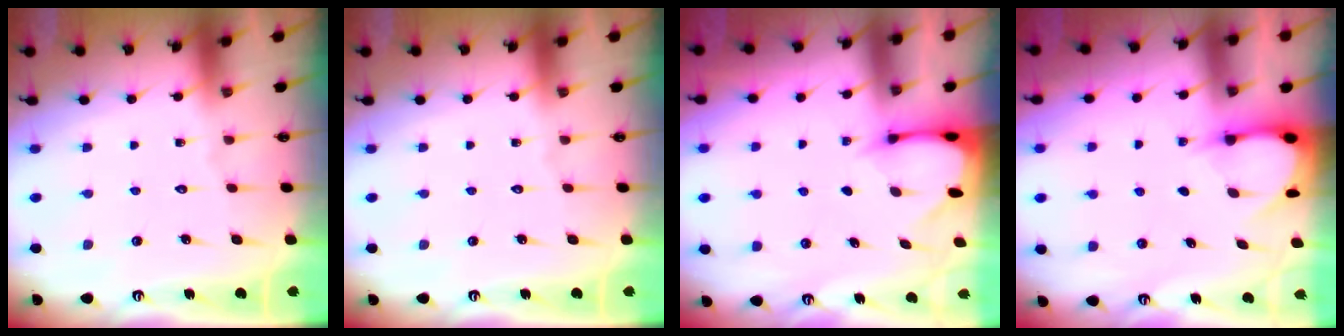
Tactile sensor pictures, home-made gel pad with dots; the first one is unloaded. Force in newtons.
{"total": 0.0}
{"total": 2.5, "press": 2.5, "slide": 0.3}
{"total": 3.1, "press": 3.1, "slide": 0.4}